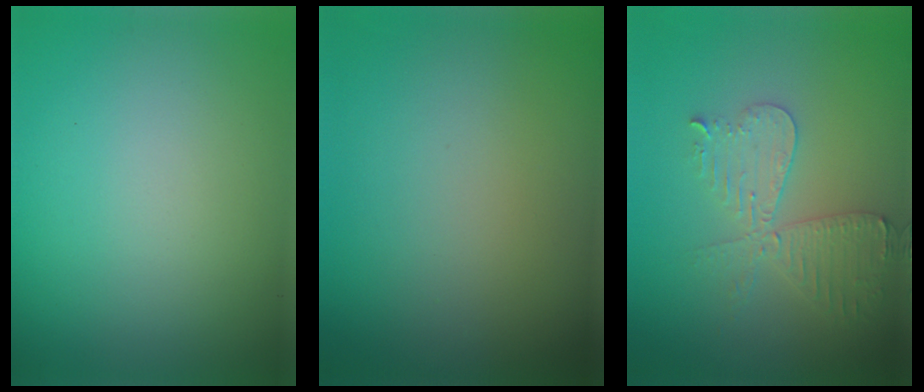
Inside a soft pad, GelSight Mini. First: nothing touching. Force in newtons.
{"total": 0.0}
{"total": 4.4, "press": 3.8, "slide": 2.2}